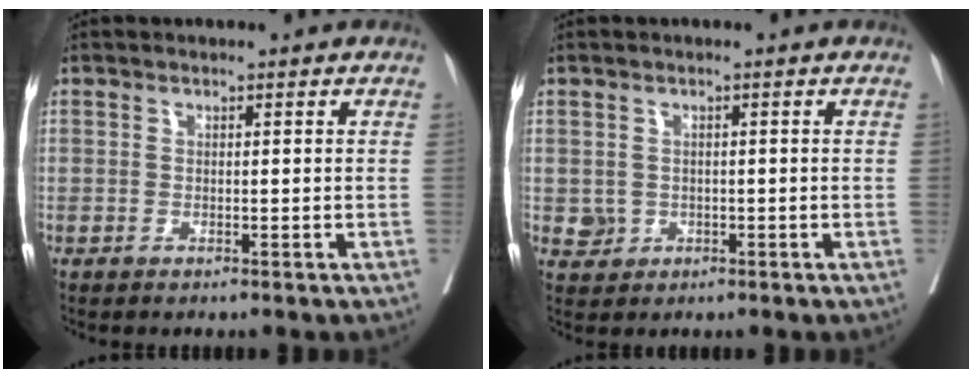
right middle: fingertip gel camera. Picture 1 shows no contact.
{"total": 2.0, "force": [-0.3, 2.0, 0.5], "torque": [-0.003, 0.004, 0.001]}